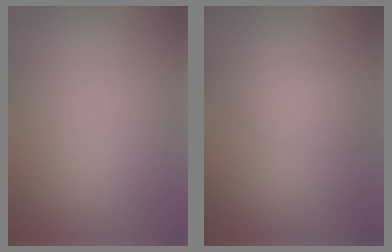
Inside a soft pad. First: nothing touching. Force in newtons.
{"total": 2.1, "press": 2.1, "slide": 0.1}